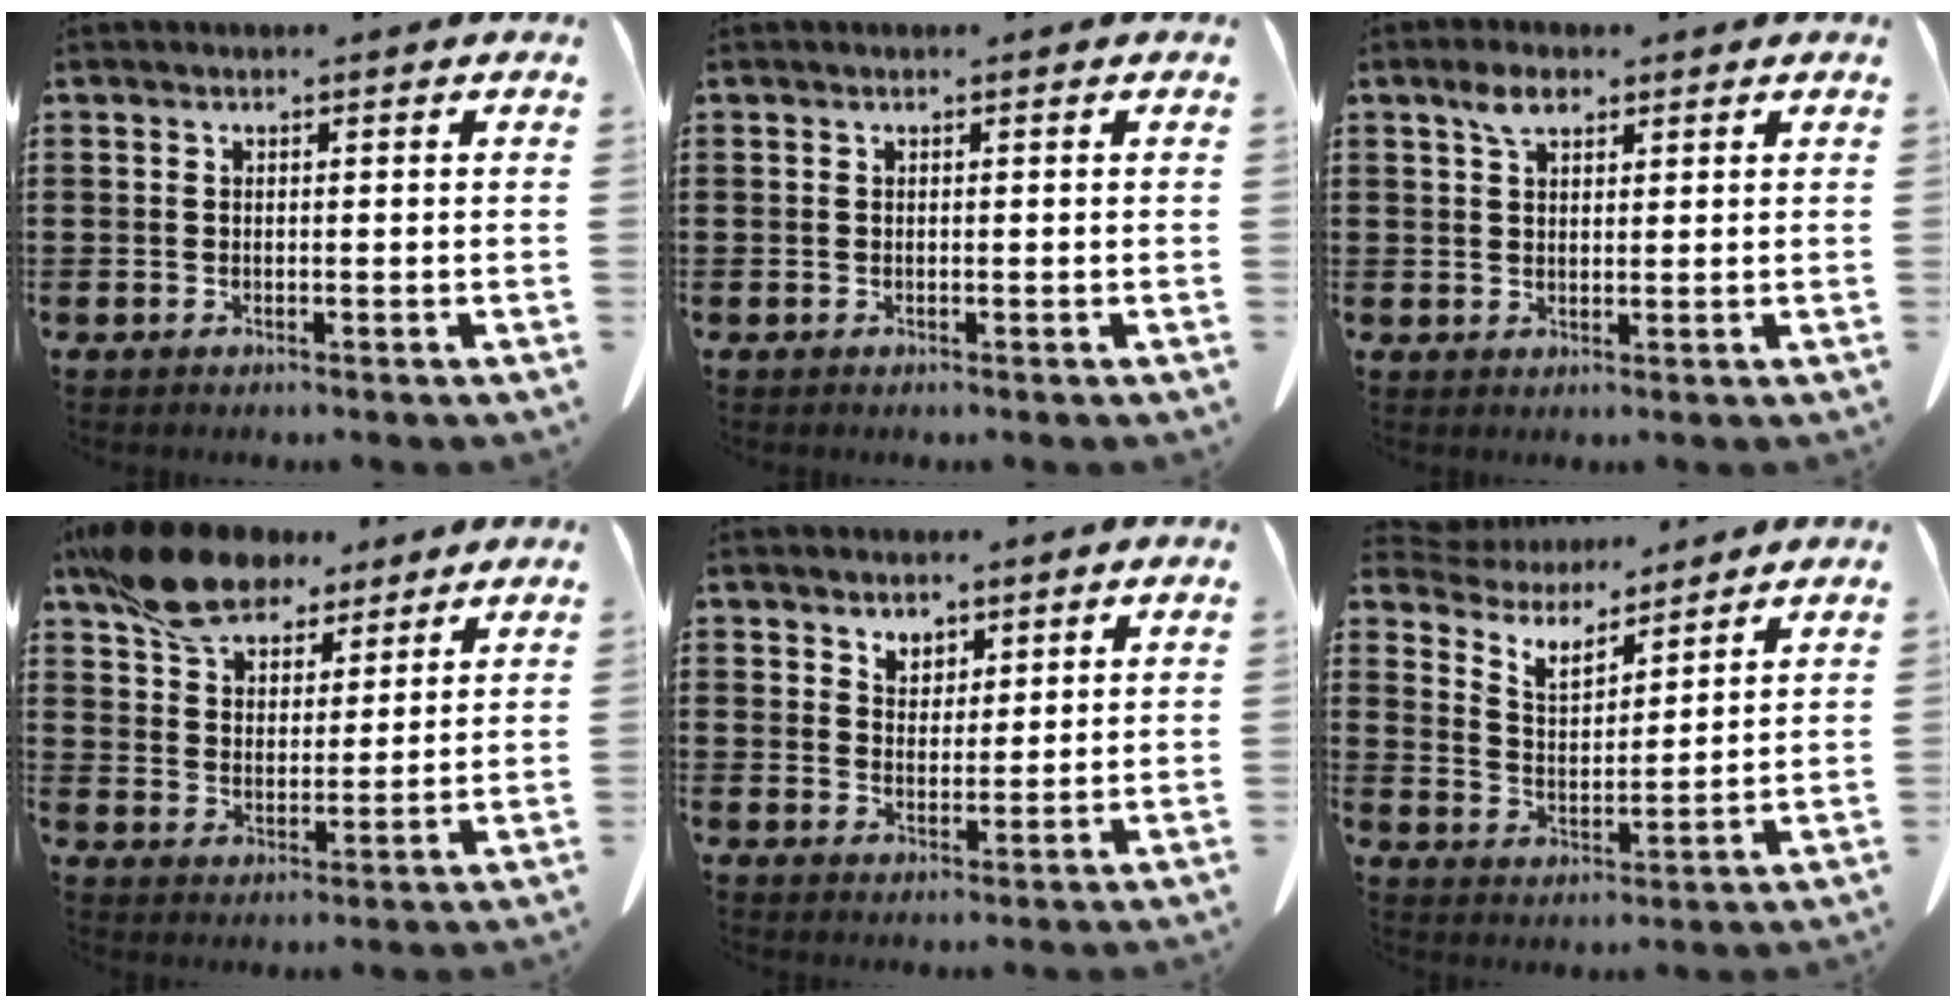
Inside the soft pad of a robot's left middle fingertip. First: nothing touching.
{"total": 0.0}
{"total": 3.8, "force": [2.4, 1.8, 2.3], "torque": [-0.052, 0.006, 0.044]}
{"total": 11.3, "force": [9.2, 4.6, 4.7], "torque": [-0.119, -0.020, 0.176]}
{"total": 3.7, "force": [3.1, 2.1, 0.1], "torque": [-0.014, 0.000, 0.059]}
{"total": 5.6, "force": [5.1, 1.7, 1.6], "torque": [-0.058, -0.026, 0.088]}